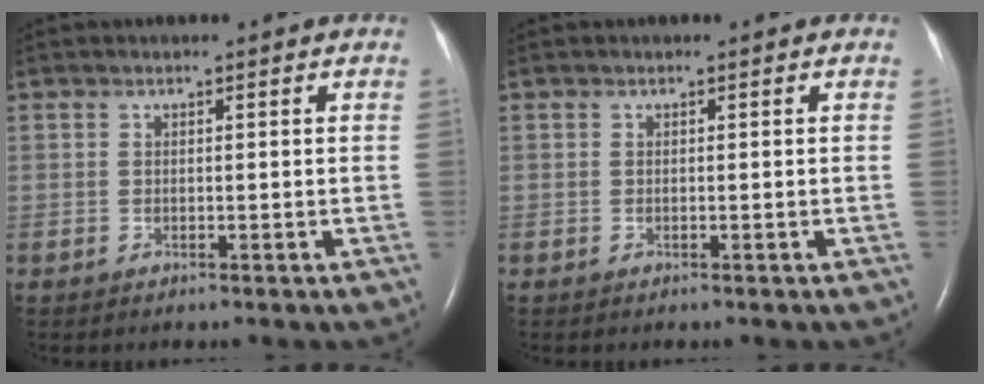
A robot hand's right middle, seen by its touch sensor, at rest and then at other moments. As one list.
[{"total": 0.0}]